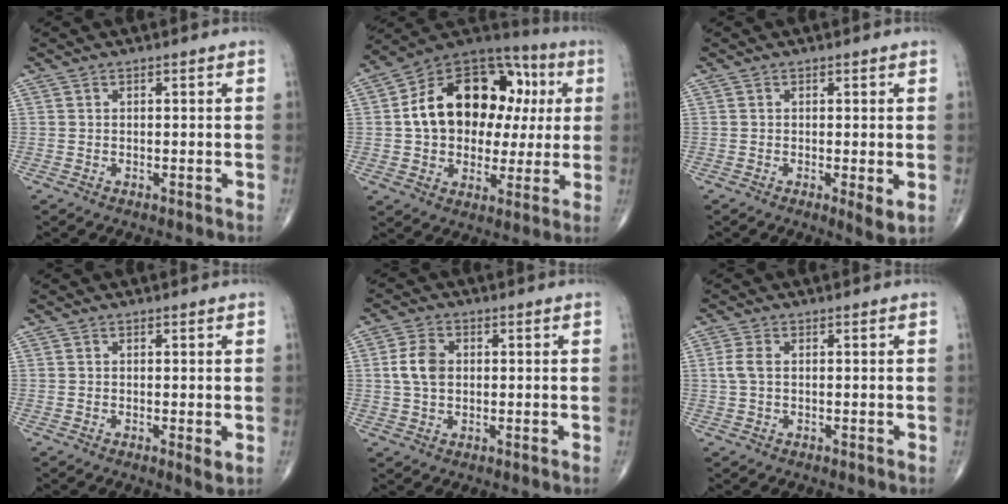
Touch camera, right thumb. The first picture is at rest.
{"total": 23.0, "force": [2.9, 15.9, 16.3], "torque": [-0.220, 0.036, 0.048]}
{"total": 3.1, "force": [-0.4, 0.7, 3.0], "torque": [-0.051, -0.014, -0.012]}
{"total": 1.9, "force": [-0.1, 0.4, 1.8], "torque": [-0.029, -0.009, -0.006]}
{"total": 5.5, "force": [0.6, 3.8, 3.9], "torque": [-0.076, 0.004, 0.009]}
{"total": 2.7, "force": [0.2, 1.5, 2.2], "torque": [-0.061, 0.006, 0.003]}